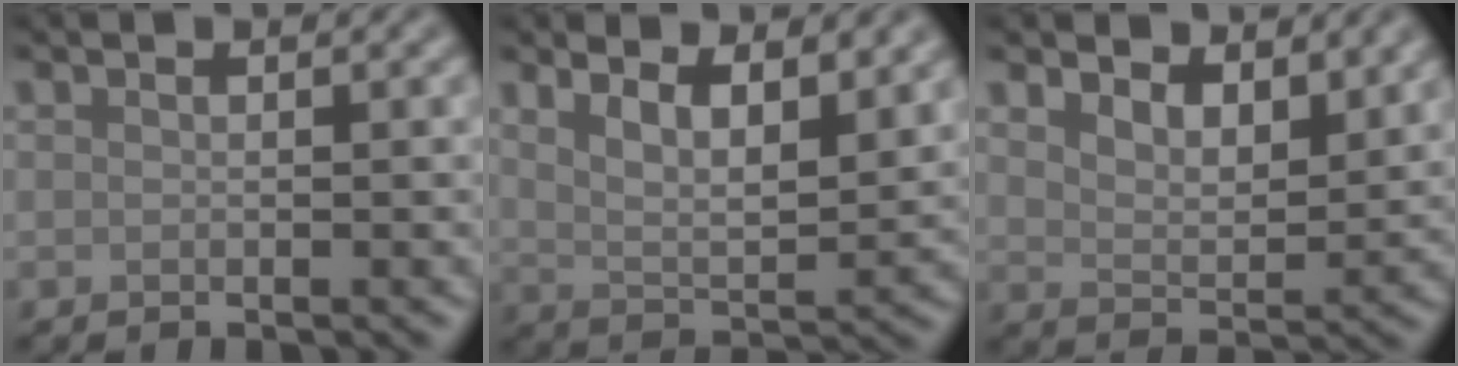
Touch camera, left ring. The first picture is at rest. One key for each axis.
{"total": 5.7, "fx": 3.4, "fy": 2.0, "fz": 4.1, "tx": -0.075, "ty": -0.009, "tz": 0.062}
{"total": 4.3, "fx": 3.3, "fy": 1.9, "fz": 2.2, "tx": -0.044, "ty": -0.005, "tz": 0.050}